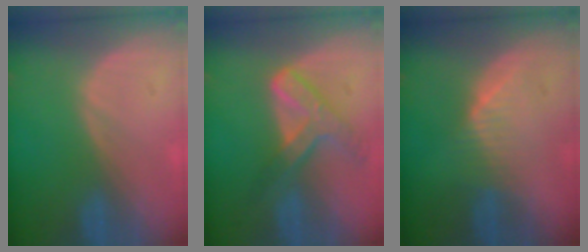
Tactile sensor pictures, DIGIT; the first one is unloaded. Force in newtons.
{"total": 7.4, "press": 6.2, "slide": 4.0}
{"total": 4.3, "press": 4.3, "slide": 0.4}